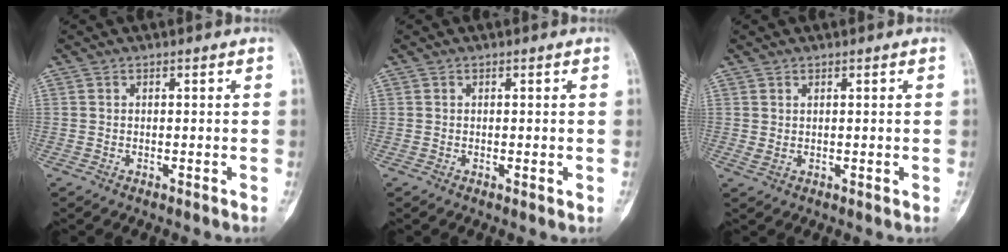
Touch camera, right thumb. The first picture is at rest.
{"total": 0.8, "force": [0.0, 0.4, 0.7], "torque": [-0.009, -0.002, 0.000]}
{"total": 1.0, "force": [0.5, 0.4, 0.8], "torque": [-0.018, 0.002, 0.015]}